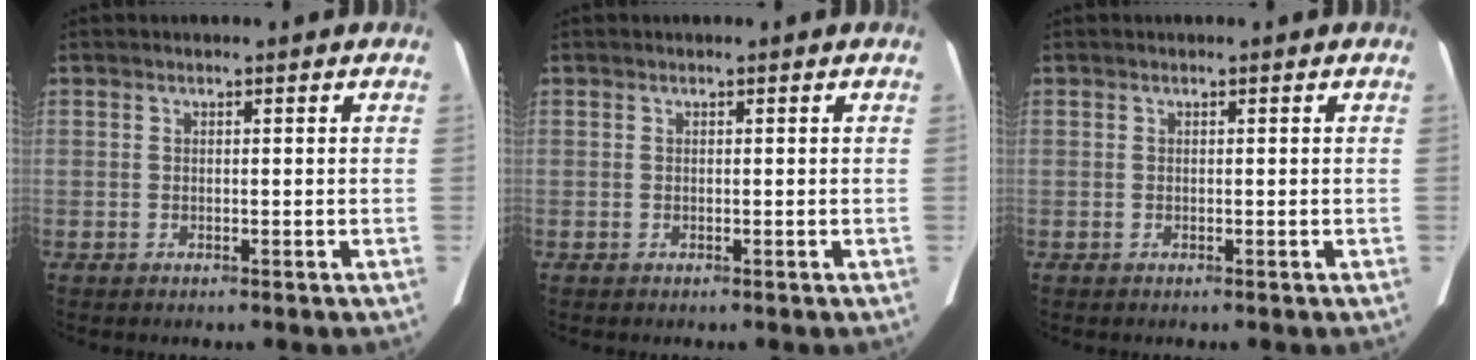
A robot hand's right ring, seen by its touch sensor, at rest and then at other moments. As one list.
[{"total": 0.0}, {"total": 0.0}]